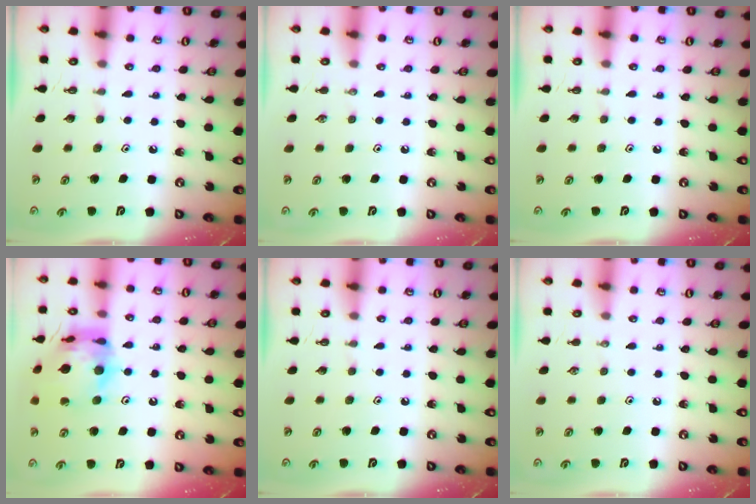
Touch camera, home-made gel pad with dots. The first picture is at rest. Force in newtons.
{"total": 0.0}
{"total": 0.0}
{"total": 15.6, "press": 15.4, "slide": 1.9}
{"total": 0.0}
{"total": 0.0}